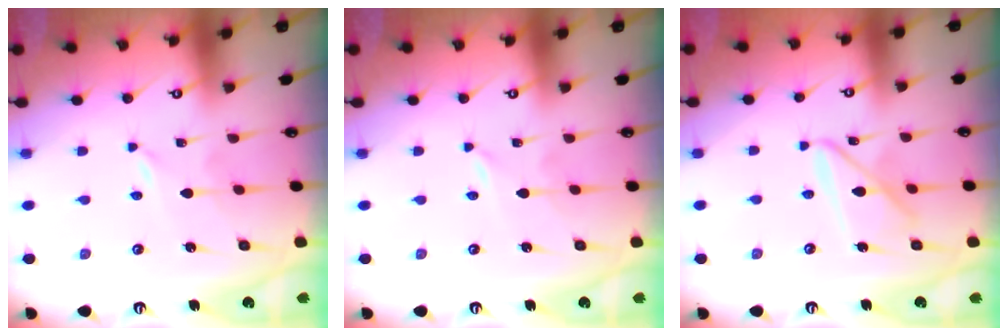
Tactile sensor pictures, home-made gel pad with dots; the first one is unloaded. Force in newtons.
{"total": 0.0}
{"total": 10.4, "press": 10.4, "slide": 1.0}